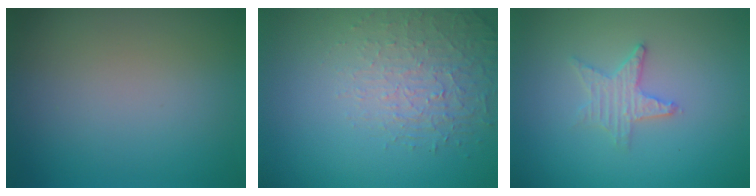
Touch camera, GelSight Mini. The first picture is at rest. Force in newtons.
{"total": 1.9, "press": 1.4, "slide": 1.3}
{"total": 2.3, "press": 2.2, "slide": 0.4}